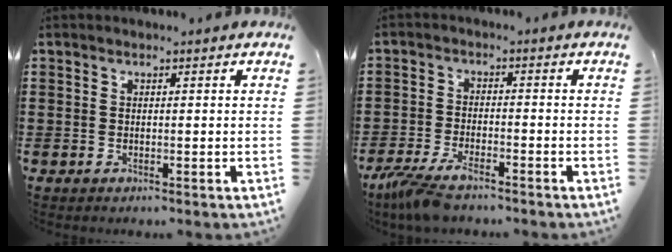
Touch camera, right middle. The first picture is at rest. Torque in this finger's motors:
{"motor_torque": [1.86, 0.28, 0.56, 0.20]}